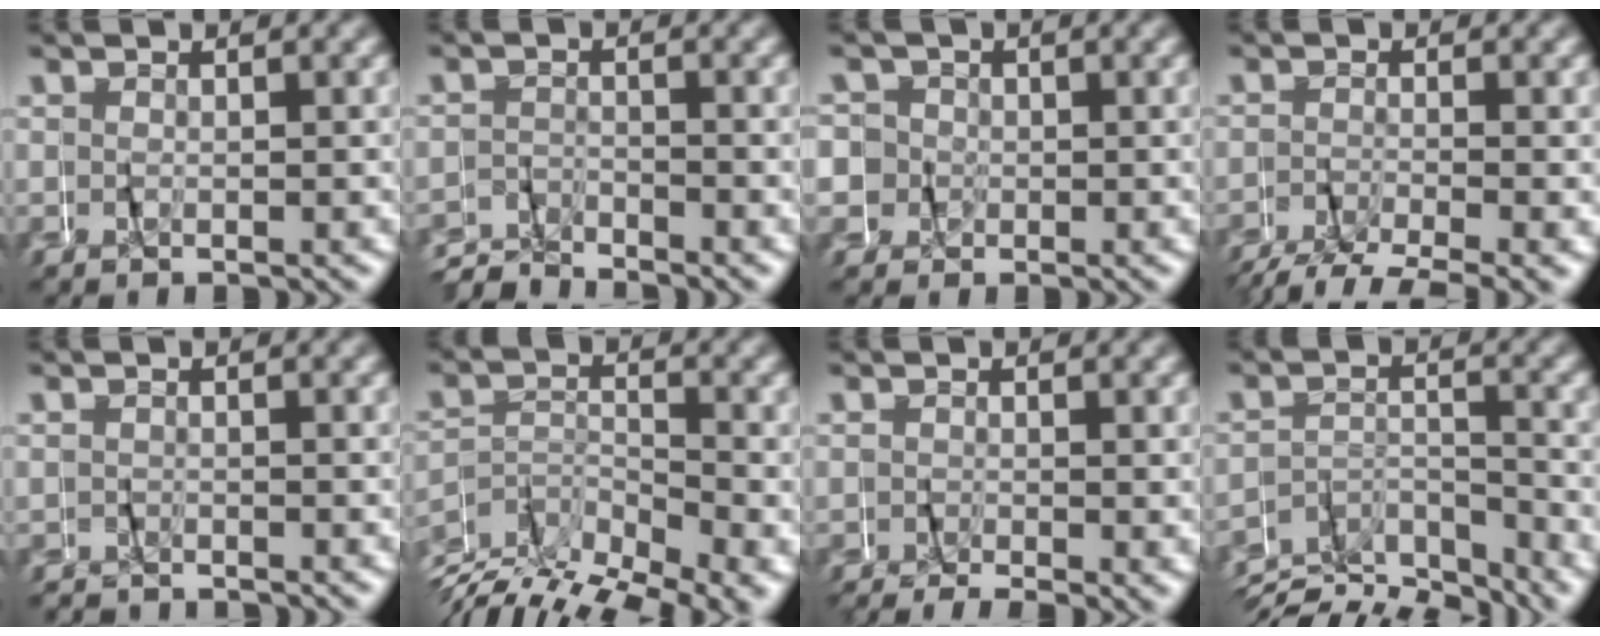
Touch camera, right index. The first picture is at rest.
{"total": 3.3, "force": [-3.0, -0.5, -1.3], "torque": [0.024, -0.004, -0.060]}
{"total": 6.8, "force": [0.0, 6.5, 1.8], "torque": [-0.049, -0.006, -0.011]}
{"total": 4.6, "force": [-3.7, 1.5, 2.2], "torque": [-0.039, -0.008, -0.059]}
{"total": 1.2, "force": [-0.5, 1.1, -0.1], "torque": [-0.001, 0.009, -0.020]}
{"total": 6.3, "force": [-3.5, 2.8, 4.4], "torque": [-0.061, 0.003, -0.070]}
{"total": 3.1, "force": [-2.1, 1.3, 1.9], "torque": [-0.021, -0.003, -0.035]}
{"total": 5.5, "force": [-5.0, 1.5, 1.7], "torque": [-0.010, -0.001, -0.093]}